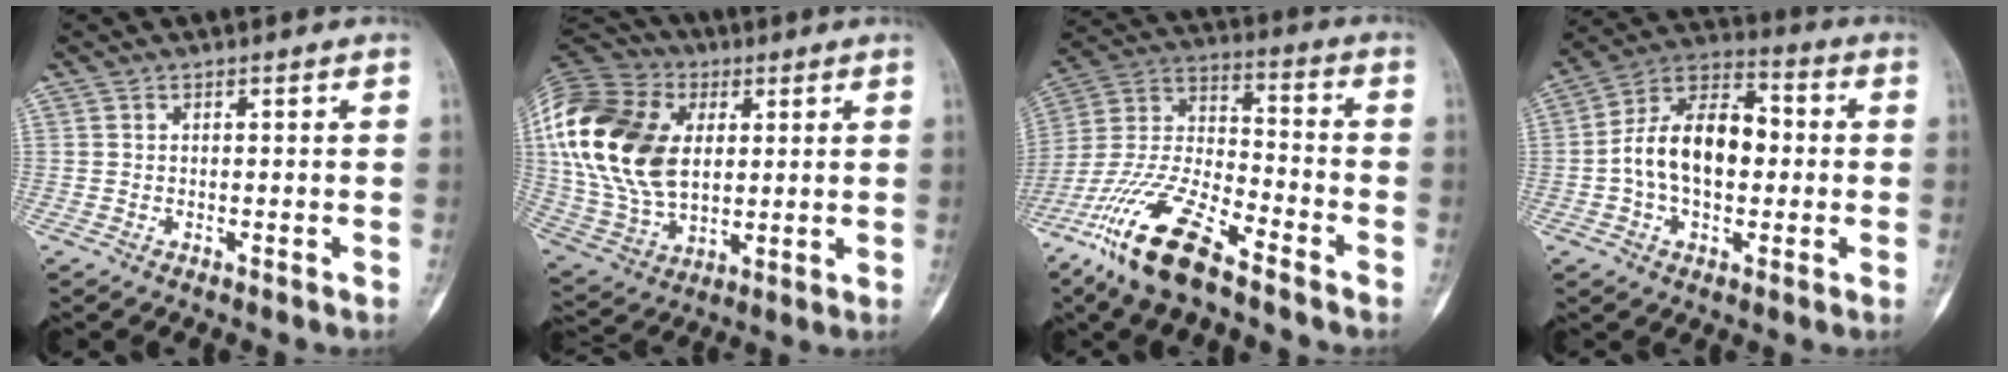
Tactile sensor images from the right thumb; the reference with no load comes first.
{"total": 25.3, "force": [4.8, 16.9, 18.2], "torque": [-0.368, -0.005, 0.089]}
{"total": 18.5, "force": [-12.1, 5.9, 12.7], "torque": [-0.265, 0.053, -0.231]}
{"total": 15.7, "force": [-0.4, 9.8, 12.3], "torque": [-0.192, 0.037, -0.016]}